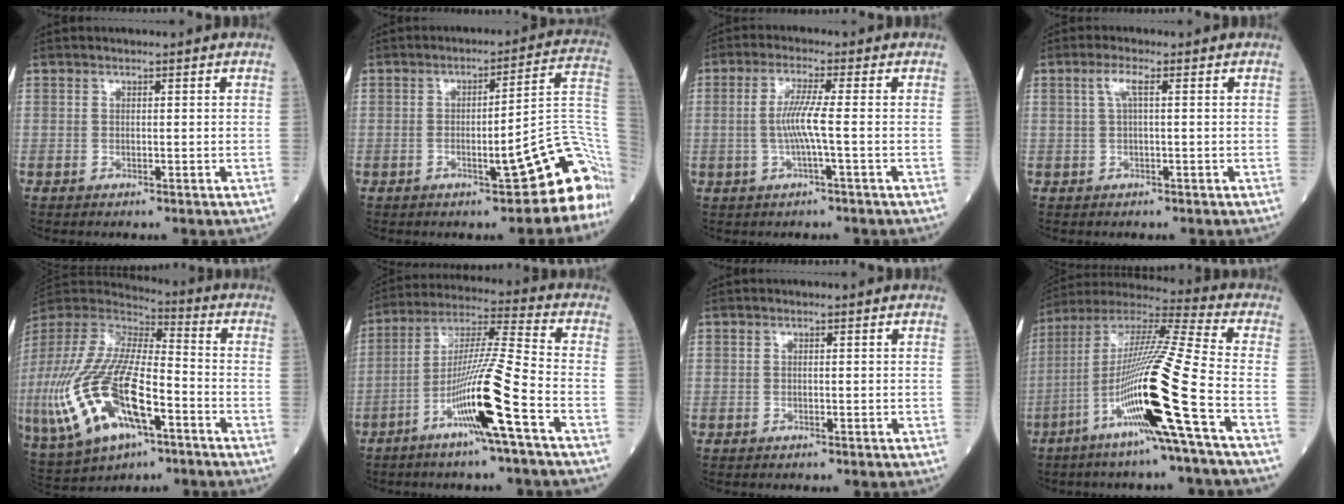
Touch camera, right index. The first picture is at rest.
{"total": 12.3, "force": [-5.8, 1.1, 10.8], "torque": [-0.083, 0.036, -0.075]}
{"total": 4.9, "force": [-0.7, -0.6, 4.9], "torque": [-0.101, 0.003, -0.015]}
{"total": 2.1, "force": [0.4, 0.2, 2.0], "torque": [-0.045, 0.009, 0.007]}
{"total": 24.9, "force": [-8.8, 9.6, 21.2], "torque": [-0.531, -0.040, -0.159]}
{"total": 12.8, "force": [-5.8, -1.3, 11.3], "torque": [-0.216, -0.002, -0.110]}
{"total": 0.0}
{"total": 18.9, "force": [-7.2, -1.8, 17.3], "torque": [-0.347, -0.018, -0.143]}